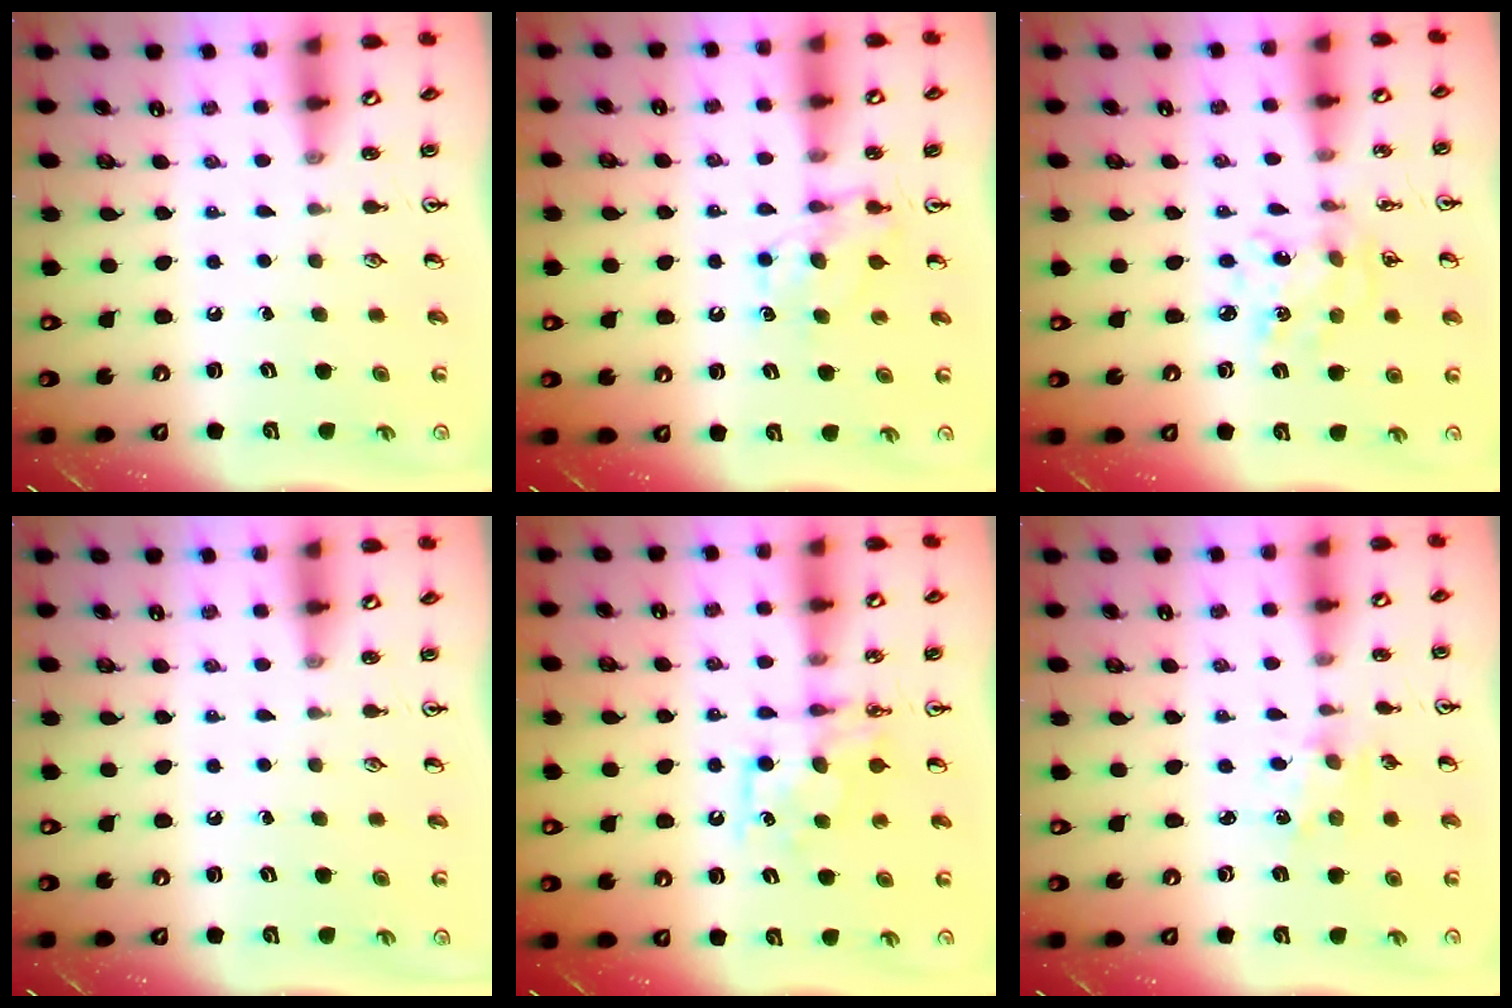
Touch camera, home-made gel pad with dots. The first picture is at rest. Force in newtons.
{"total": 6.7, "press": 6.7, "slide": 0.2}
{"total": 6.2, "press": 6.2, "slide": 0.3}
{"total": 0.0}
{"total": 8.2, "press": 8.2, "slide": 0.3}
{"total": 1.1, "press": 1.1, "slide": 0.2}